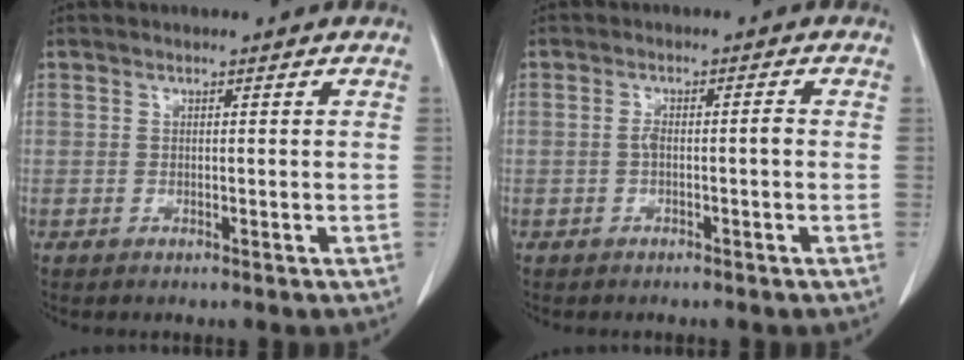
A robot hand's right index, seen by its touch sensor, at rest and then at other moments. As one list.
[{"total": 2.4, "force": [-0.4, 0.5, 2.3], "torque": [-0.041, 0.003, -0.007]}]